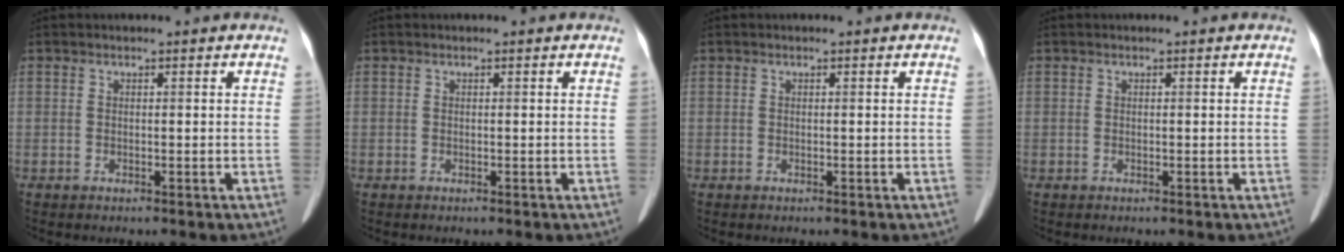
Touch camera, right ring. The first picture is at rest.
{"total": 0.0}
{"total": 0.0}
{"total": 0.0}